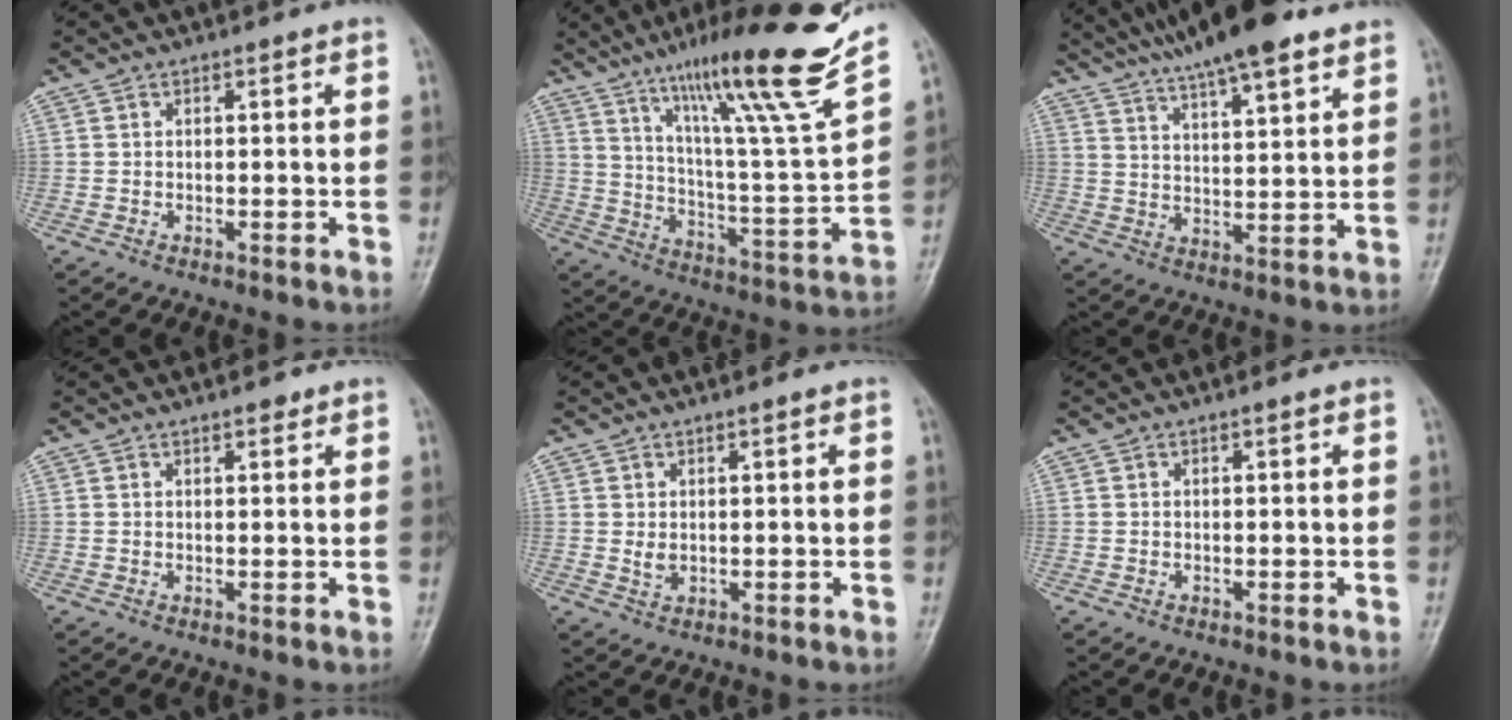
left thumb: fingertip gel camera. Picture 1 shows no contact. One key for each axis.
{"total": 23.2, "fx": 16.5, "fy": 0.6, "fz": 16.4, "tx": -0.229, "ty": -0.080, "tz": 0.267}
{"total": 15.9, "fx": 12.1, "fy": 3.2, "fz": 9.9, "tx": -0.145, "ty": -0.030, "tz": 0.195}
{"total": 1.5, "fx": 1.1, "fy": 0.6, "fz": 0.8, "tx": -0.006, "ty": -0.006, "tz": 0.015}
{"total": 1.8, "fx": 0.7, "fy": 0.9, "fz": 1.5, "tx": -0.024, "ty": -0.006, "tz": 0.018}
{"total": 0.0}